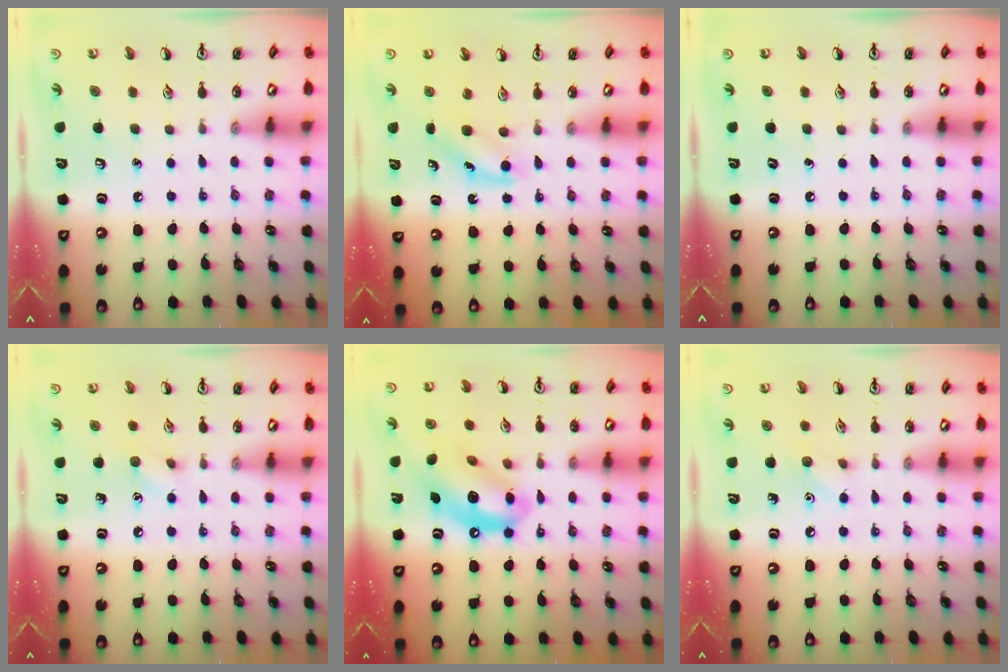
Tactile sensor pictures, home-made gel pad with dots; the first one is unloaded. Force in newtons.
{"total": 4.2, "press": 3.9, "slide": 1.4}
{"total": 0.0}
{"total": 4.8, "press": 4.6, "slide": 1.3}
{"total": 12.6, "press": 12.0, "slide": 3.7}
{"total": 5.1, "press": 4.9, "slide": 1.4}